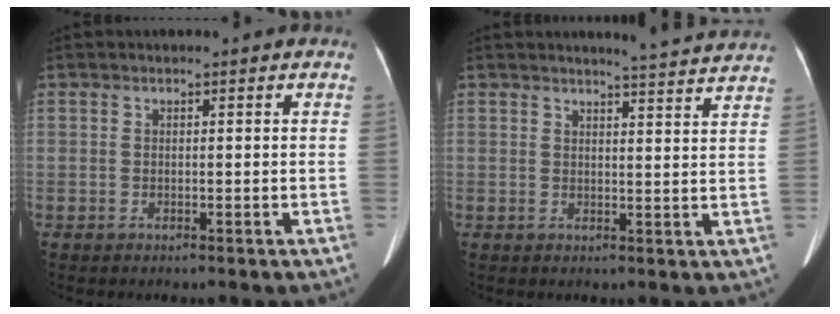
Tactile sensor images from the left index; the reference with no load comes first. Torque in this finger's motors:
{"motor_torque": [1.02, -1.12, 0.04, 0.03]}